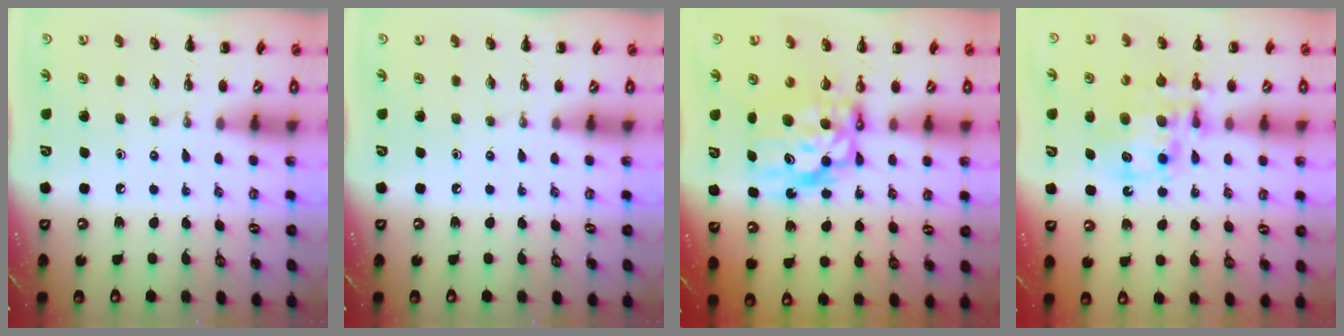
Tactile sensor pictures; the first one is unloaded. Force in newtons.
{"total": 0.0}
{"total": 9.7, "press": 9.3, "slide": 2.7}
{"total": 13.3, "press": 12.9, "slide": 3.4}